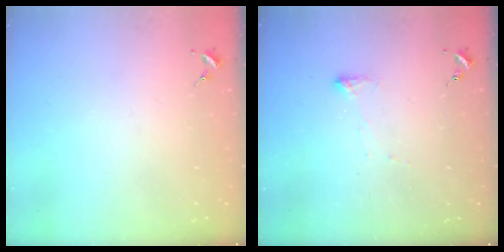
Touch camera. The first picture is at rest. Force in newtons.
{"total": 4.1, "press": 4.1, "slide": 0.8}